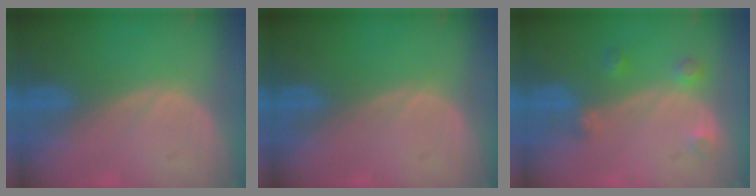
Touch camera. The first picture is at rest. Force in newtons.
{"total": 0.0}
{"total": 2.9, "press": 2.8, "slide": 0.8}